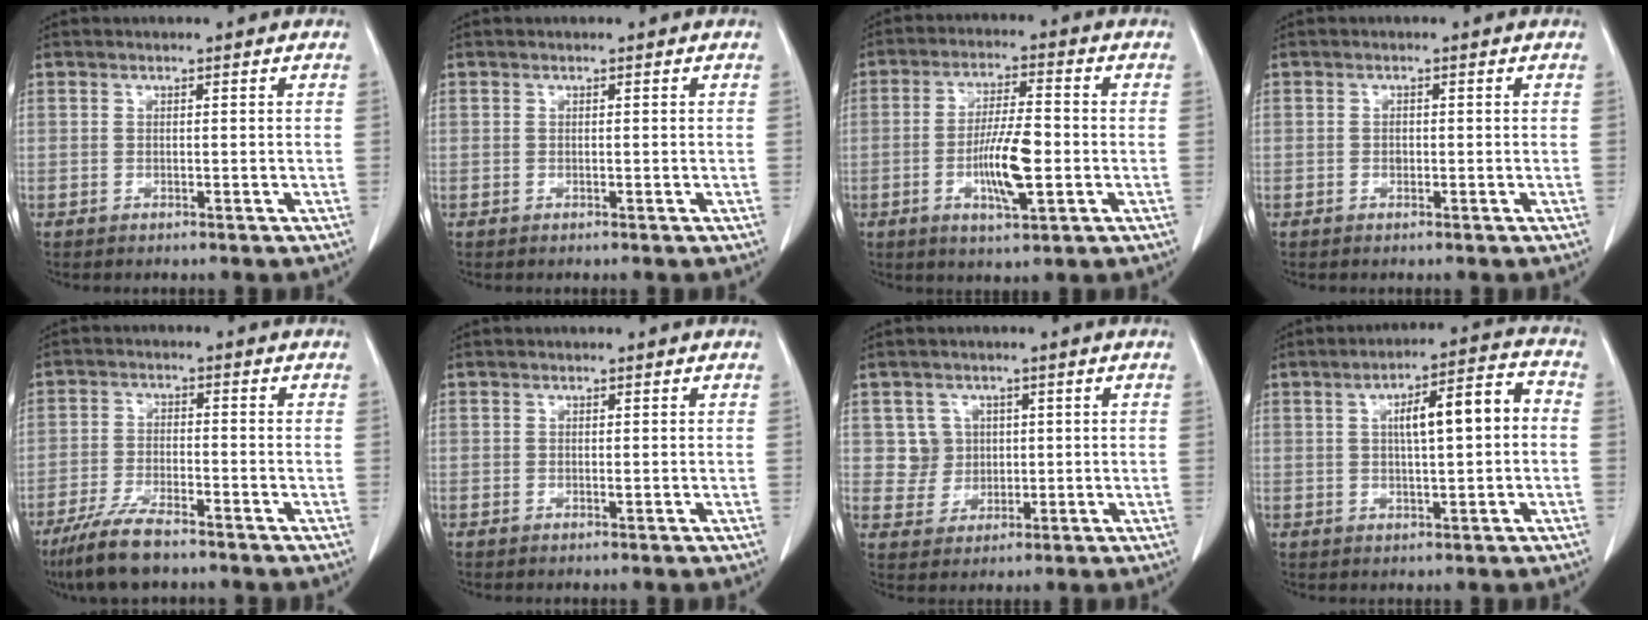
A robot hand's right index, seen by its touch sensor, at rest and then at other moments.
{"total": 0.0}
{"total": 9.0, "force": [-1.9, 1.8, 8.6], "torque": [-0.158, -0.001, -0.032]}
{"total": 0.7, "force": [-0.1, 0.6, 0.4], "torque": [-0.005, 0.004, 0.000]}
{"total": 7.7, "force": [-5.8, 1.7, 4.8], "torque": [-0.094, -0.015, -0.106]}
{"total": 0.0}
{"total": 4.5, "force": [1.3, 4.3, 0.2], "torque": [0.005, 0.013, 0.030]}
{"total": 9.2, "force": [1.0, 2.0, 8.9], "torque": [-0.135, 0.032, 0.017]}